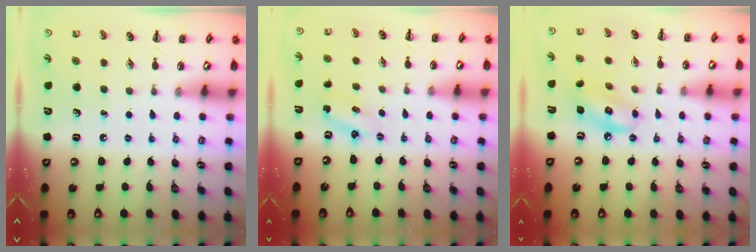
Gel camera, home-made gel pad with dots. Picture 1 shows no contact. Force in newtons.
{"total": 2.4, "press": 2.4, "slide": 0.6}
{"total": 8.4, "press": 8.3, "slide": 0.6}